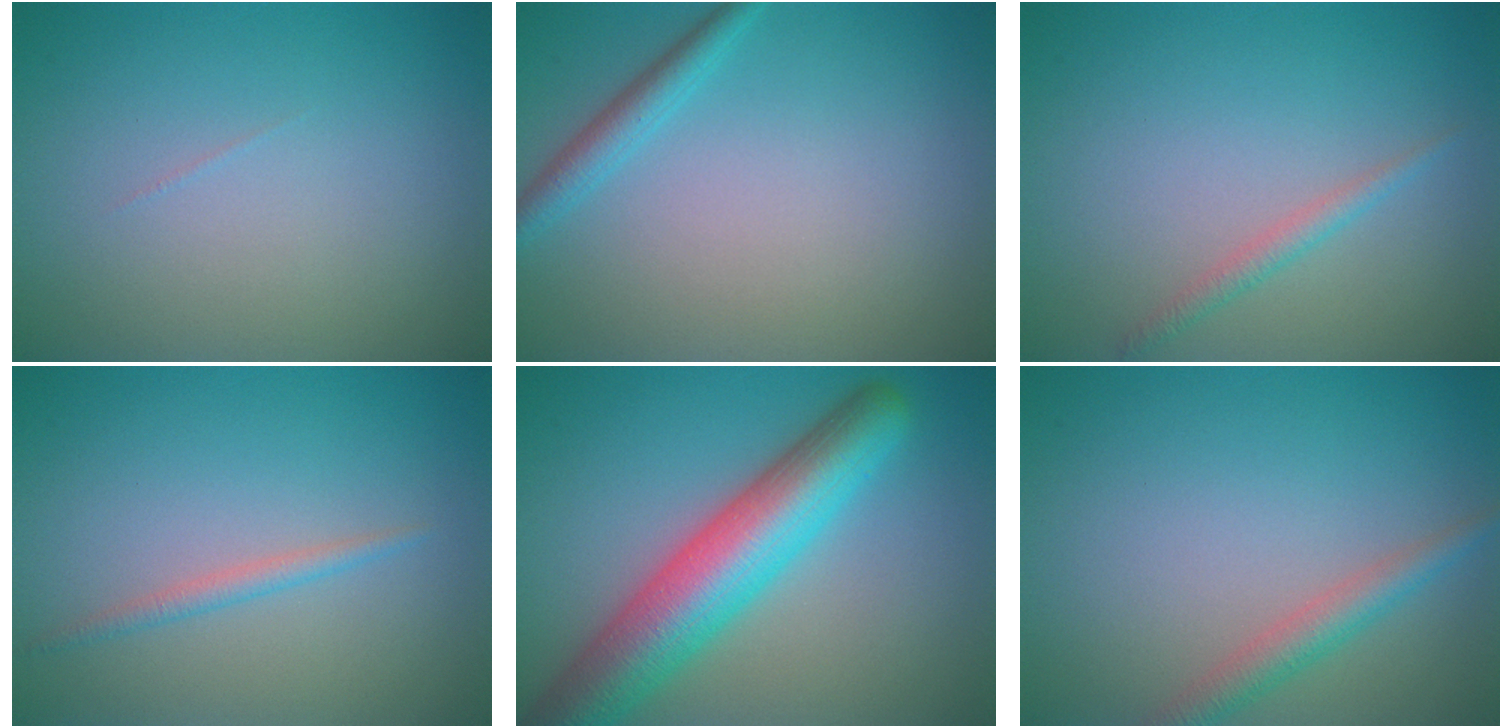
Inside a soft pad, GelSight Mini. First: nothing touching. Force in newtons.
{"total": 2.0, "press": 2.0, "slide": 0.1}
{"total": 1.3, "press": 1.3, "slide": 0.1}
{"total": 1.2, "press": 1.2, "slide": 0.0}
{"total": 9.1, "press": 9.1, "slide": 0.5}
{"total": 2.5, "press": 2.5, "slide": 0.0}